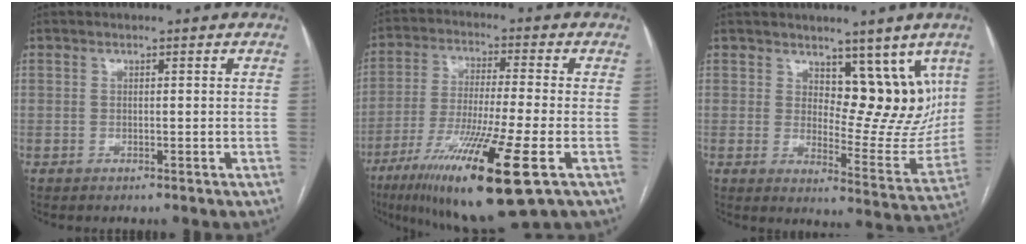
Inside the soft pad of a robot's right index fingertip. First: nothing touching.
{"total": 17.7, "force": [-8.5, 0.8, 15.4], "torque": [-0.276, -0.044, -0.146]}
{"total": 10.6, "force": [6.0, 5.5, 6.8], "torque": [-0.062, -0.006, 0.099]}